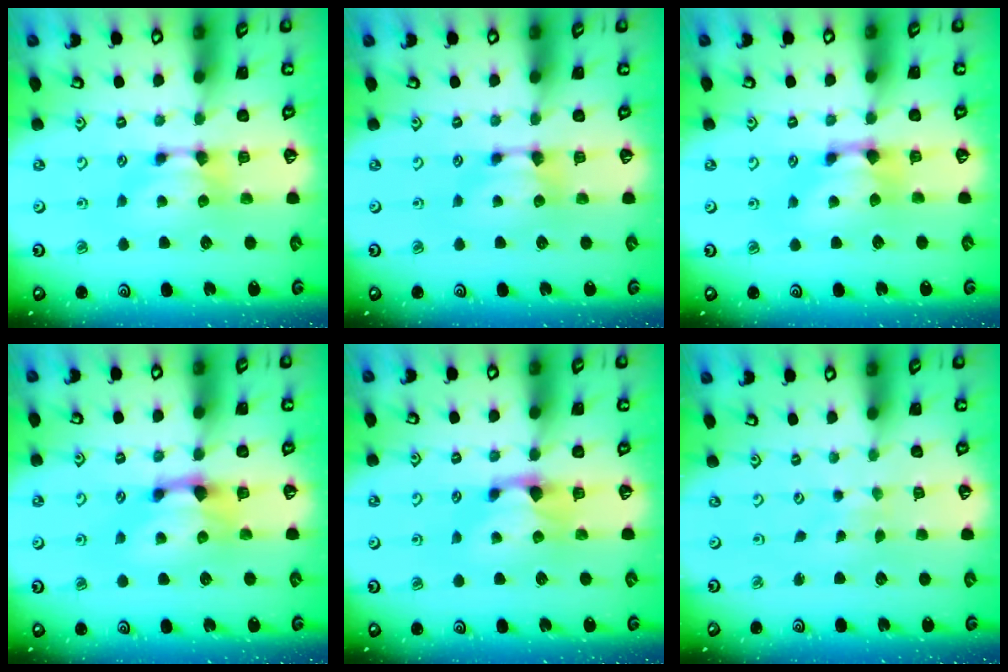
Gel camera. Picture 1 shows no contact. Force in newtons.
{"total": 0.0}
{"total": 1.3, "press": 0.5, "slide": 1.2}
{"total": 1.7, "press": 1.1, "slide": 1.3}
{"total": 1.2, "press": 0.4, "slide": 1.2}
{"total": 4.6, "press": 4.6, "slide": 0.0}